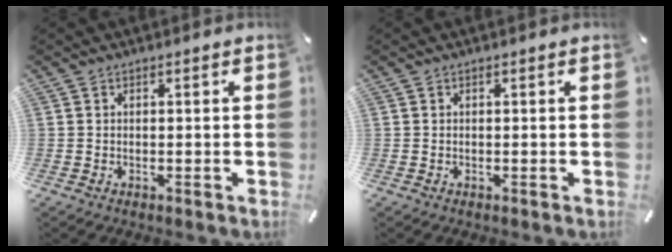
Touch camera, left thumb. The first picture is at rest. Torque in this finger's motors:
{"motor_torque": [0.00, 0.01, -0.05, 0.04, 0.00]}